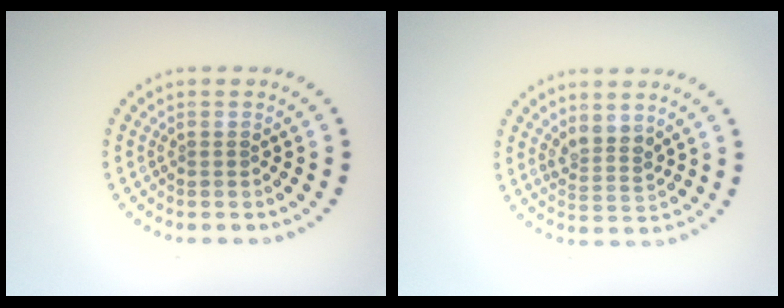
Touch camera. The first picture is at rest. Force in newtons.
{"total": 2.4, "press": 1.9, "slide": 1.5}